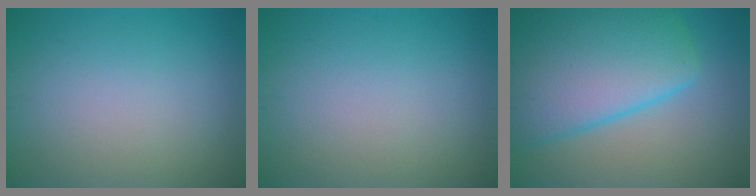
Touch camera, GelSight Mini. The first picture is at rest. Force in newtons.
{"total": 0.0}
{"total": 11.6, "press": 11.6, "slide": 0.4}